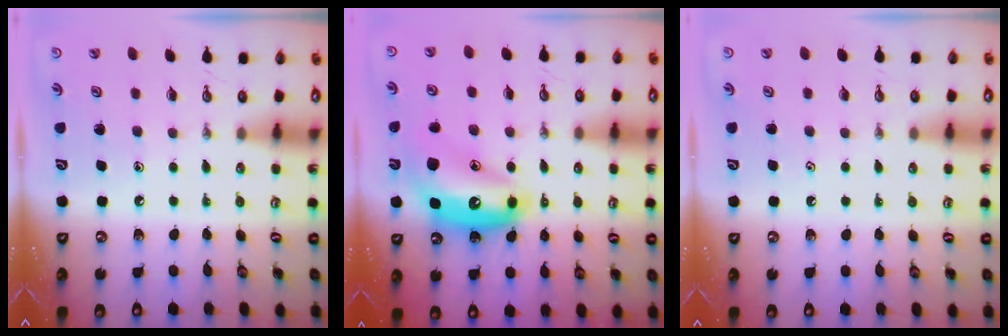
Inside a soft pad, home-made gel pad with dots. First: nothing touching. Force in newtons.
{"total": 14.6, "press": 14.5, "slide": 0.8}
{"total": 0.9, "press": 0.6, "slide": 0.6}